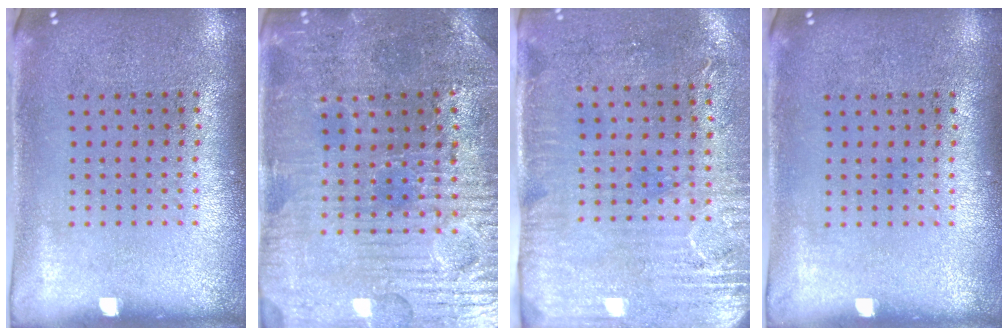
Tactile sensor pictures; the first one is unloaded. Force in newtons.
{"total": 3.5, "press": 3.5, "slide": 0.5}
{"total": 3.0, "press": 2.4, "slide": 1.7}
{"total": 0.0}